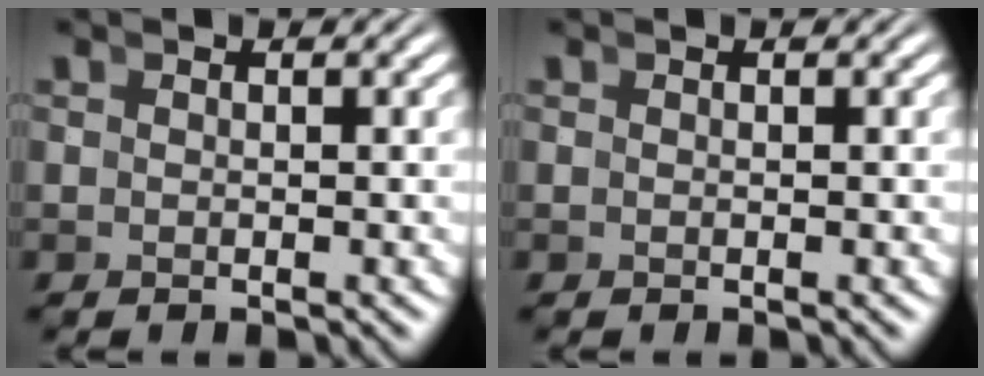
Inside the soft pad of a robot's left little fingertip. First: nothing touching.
{"total": 0.0}